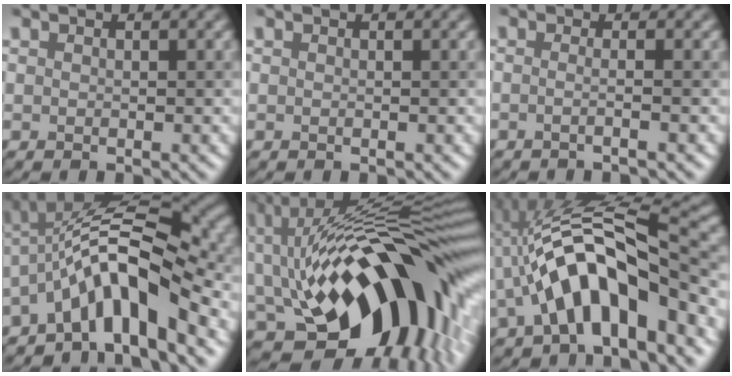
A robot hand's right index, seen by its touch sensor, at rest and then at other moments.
{"total": 0.0}
{"total": 2.4, "force": [-0.1, 1.1, 2.1], "torque": [-0.007, -0.013, -0.037]}
{"total": 10.2, "force": [-4.0, 3.4, 8.7], "torque": [-0.126, 0.018, -0.079]}
{"total": 17.7, "force": [1.6, 8.8, 15.3], "torque": [-0.242, 0.026, 0.025]}
{"total": 10.4, "force": [-2.4, 4.0, 9.3], "torque": [-0.150, 0.021, -0.041]}